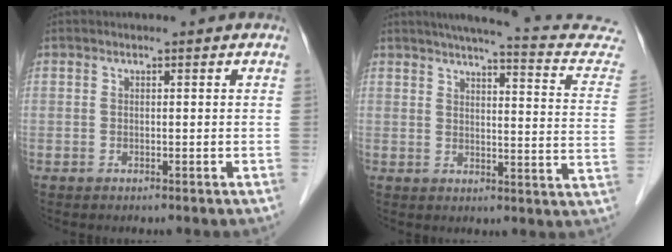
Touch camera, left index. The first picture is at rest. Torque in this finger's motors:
{"motor_torque": [0.36, -0.91, 0.00, 0.01]}